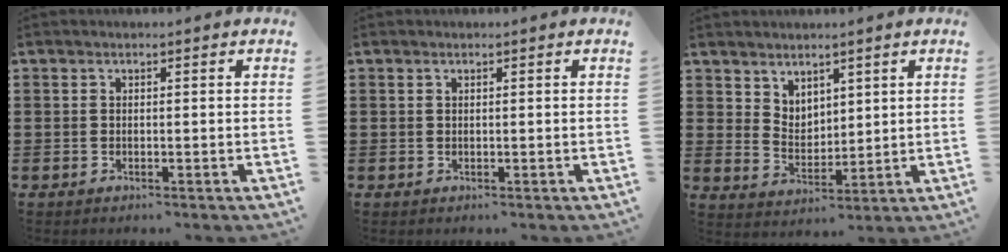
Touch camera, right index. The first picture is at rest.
{"total": 0.0}
{"total": 4.2, "force": [3.5, 2.3, 0.0], "torque": [-0.013, -0.003, 0.067]}